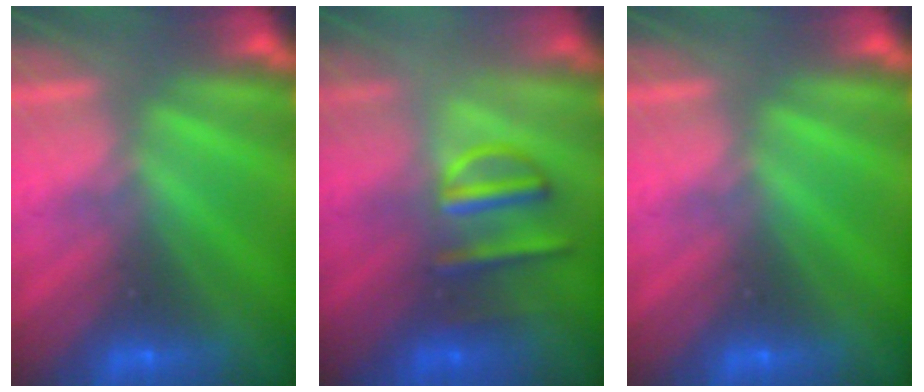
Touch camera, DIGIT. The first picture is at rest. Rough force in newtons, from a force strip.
{"total": 3.3}
{"total": 0.0}